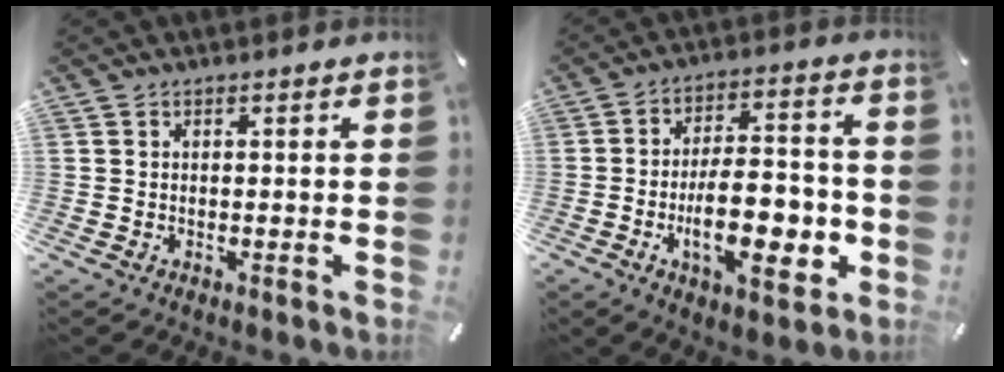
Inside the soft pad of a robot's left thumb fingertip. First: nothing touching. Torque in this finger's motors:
{"motor_torque": [-0.04, 2.06, 1.10, 0.71, 0.43]}